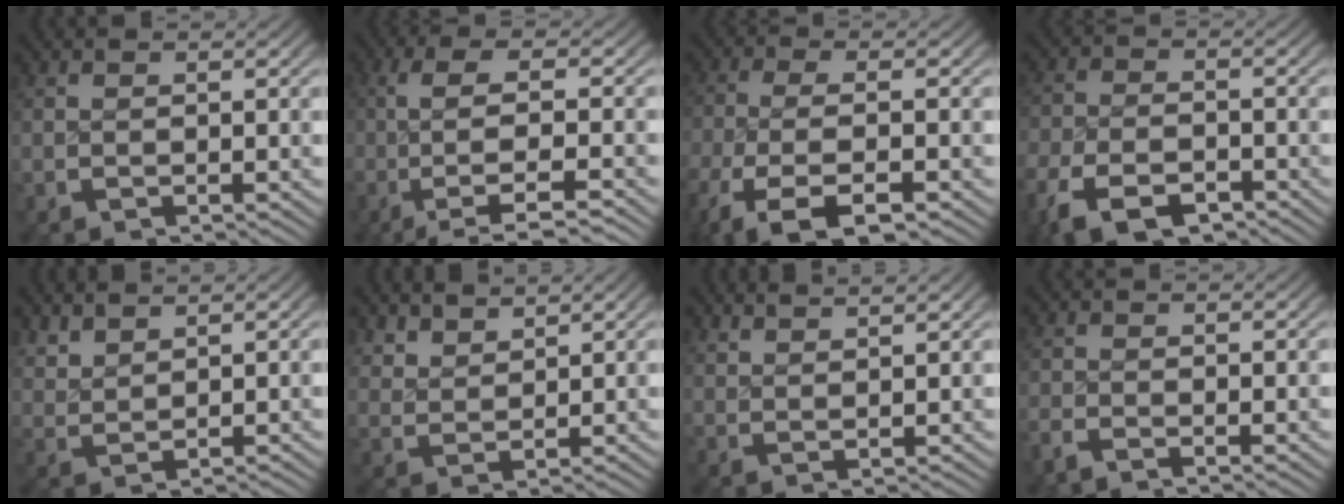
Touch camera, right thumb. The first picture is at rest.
{"total": 8.1, "force": [-1.4, 3.6, 7.2], "torque": [-0.143, -0.009, -0.015]}
{"total": 8.6, "force": [-4.6, 4.0, 6.1], "torque": [-0.147, -0.029, -0.054]}
{"total": 6.0, "force": [-4.1, 3.0, 3.0], "torque": [-0.058, -0.017, -0.063]}
{"total": 2.3, "force": [2.1, 0.7, 0.7], "torque": [-0.013, 0.002, 0.050]}
{"total": 2.6, "force": [2.5, 0.8, 0.5], "torque": [-0.010, -0.001, 0.056]}
{"total": 2.7, "force": [2.6, 0.0, 0.7], "torque": [-0.005, 0.007, 0.051]}
{"total": 1.6, "force": [-1.4, 0.5, 0.5], "torque": [-0.008, -0.002, -0.033]}